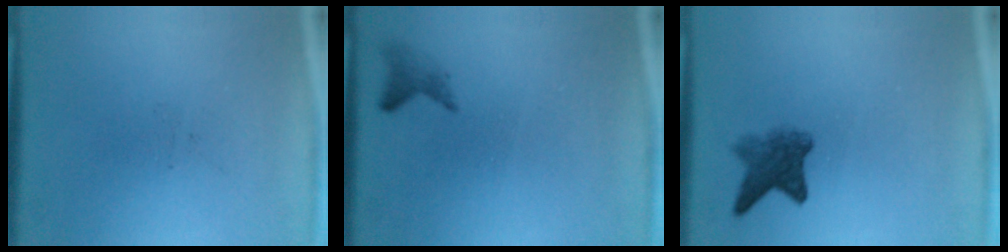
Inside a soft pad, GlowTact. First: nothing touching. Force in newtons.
{"total": 1.4}
{"total": 4.3}